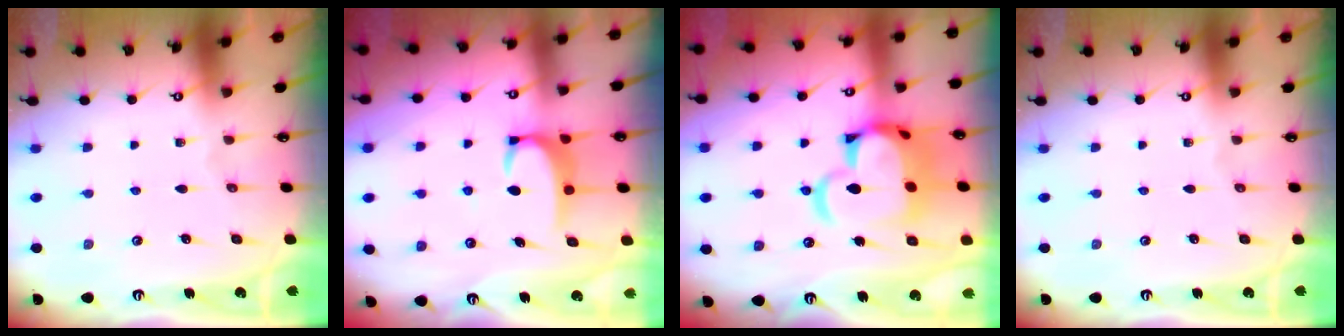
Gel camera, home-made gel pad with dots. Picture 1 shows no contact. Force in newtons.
{"total": 3.7, "press": 3.6, "slide": 0.5}
{"total": 11.3, "press": 11.1, "slide": 1.9}
{"total": 0.0}